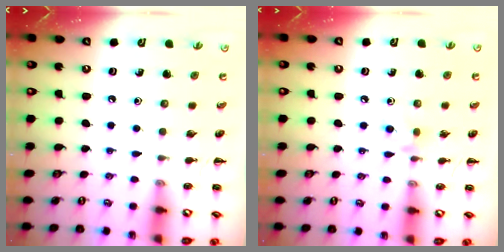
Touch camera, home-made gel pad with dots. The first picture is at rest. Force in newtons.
{"total": 4.5, "press": 4.2, "slide": 1.5}